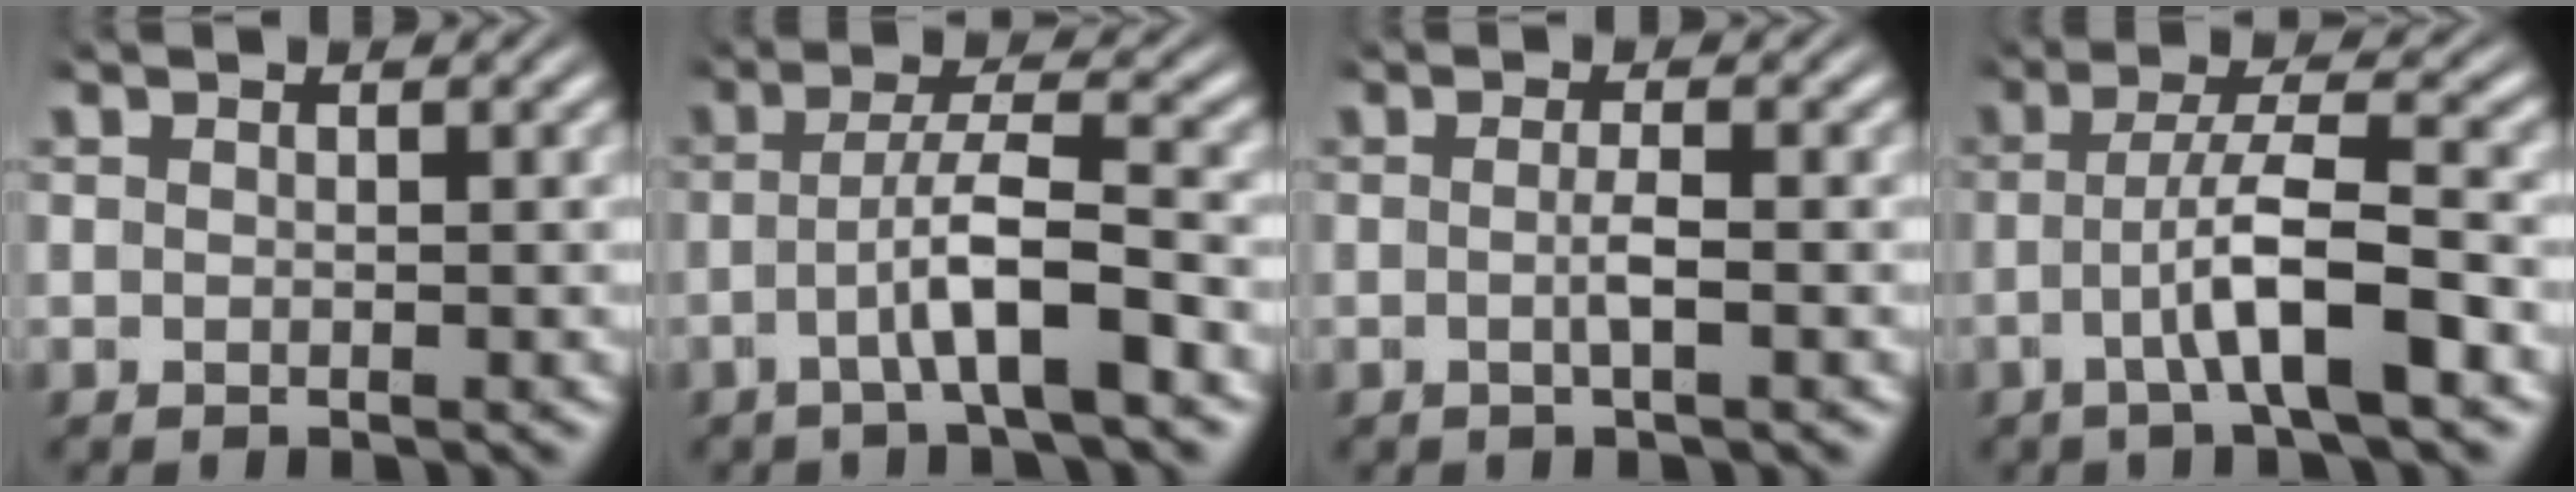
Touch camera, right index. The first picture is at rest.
{"total": 4.2, "force": [-1.8, 0.5, 3.8], "torque": [-0.066, 0.006, -0.033]}
{"total": 1.5, "force": [-0.6, -0.2, 1.4], "torque": [-0.027, -0.003, -0.013]}
{"total": 4.9, "force": [-1.6, 0.9, 4.6], "torque": [-0.081, 0.001, -0.028]}